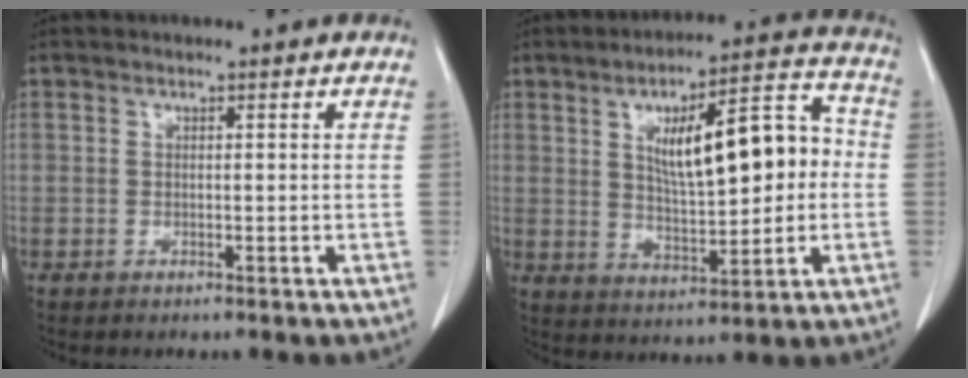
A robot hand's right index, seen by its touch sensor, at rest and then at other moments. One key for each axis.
{"total": 15.0, "fx": 1.7, "fy": 4.6, "fz": 14.1, "tx": -0.207, "ty": 0.035, "tz": 0.033}